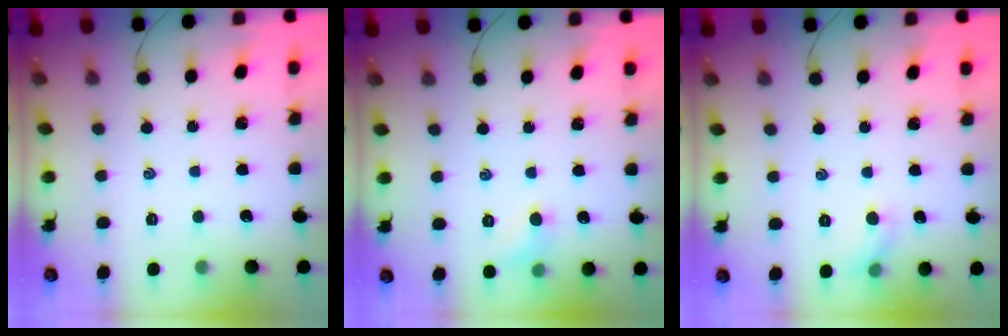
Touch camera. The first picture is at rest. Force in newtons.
{"total": 5.8, "press": 5.5, "slide": 1.7}
{"total": 4.4, "press": 4.2, "slide": 1.2}